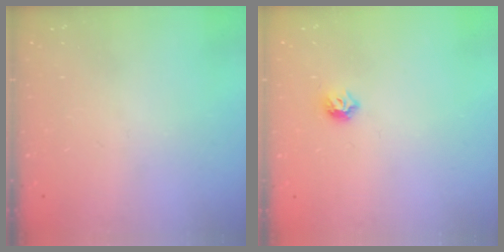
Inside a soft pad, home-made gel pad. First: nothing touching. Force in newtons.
{"total": 6.0, "press": 5.9, "slide": 1.0}